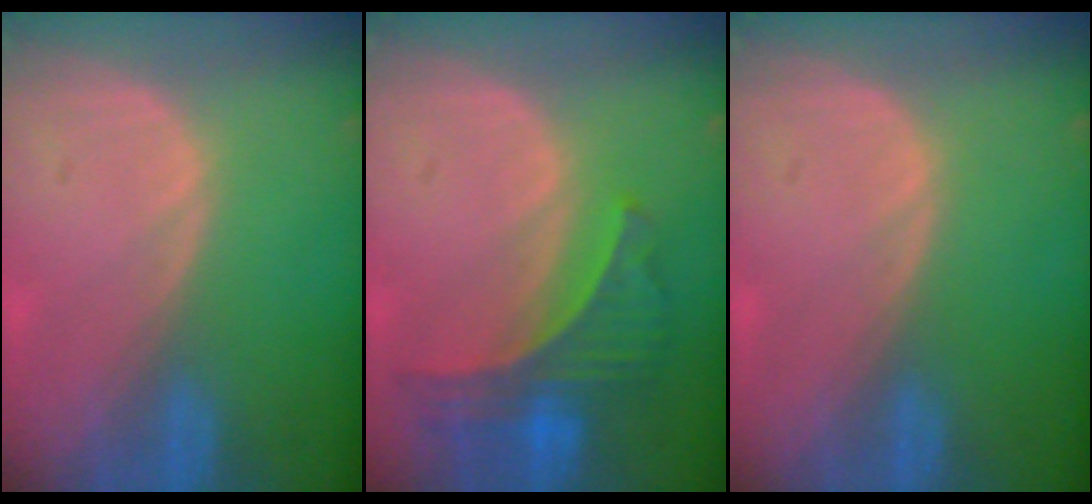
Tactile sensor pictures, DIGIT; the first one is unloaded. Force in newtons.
{"total": 7.4, "press": 6.5, "slide": 3.5}
{"total": 0.0}